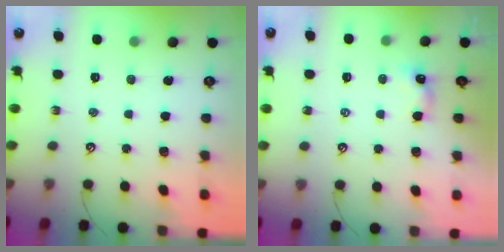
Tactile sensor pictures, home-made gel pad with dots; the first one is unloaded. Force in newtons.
{"total": 3.5, "press": 3.5, "slide": 0.4}